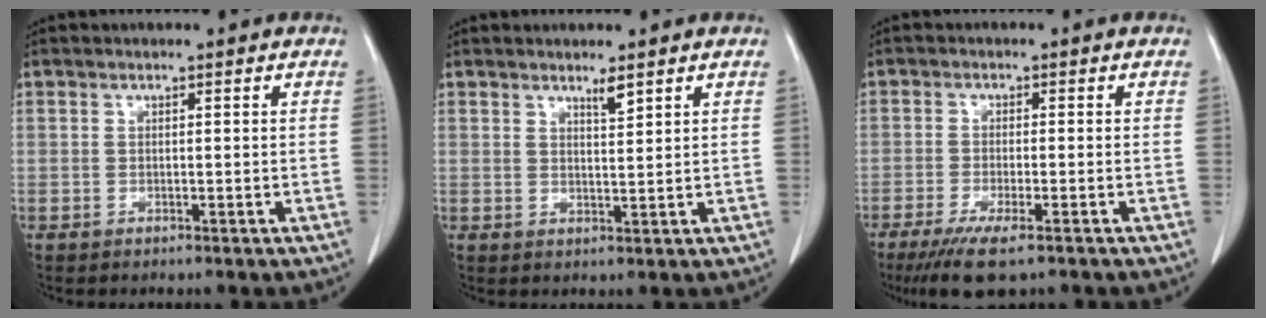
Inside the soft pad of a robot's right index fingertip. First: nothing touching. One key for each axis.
{"total": 1.9, "fx": 1.5, "fy": 0.1, "fz": 1.2, "tx": -0.022, "ty": -0.006, "tz": 0.030}
{"total": 6.9, "fx": -4.6, "fy": 0.8, "fz": 5.0, "tx": -0.087, "ty": -0.018, "tz": -0.073}